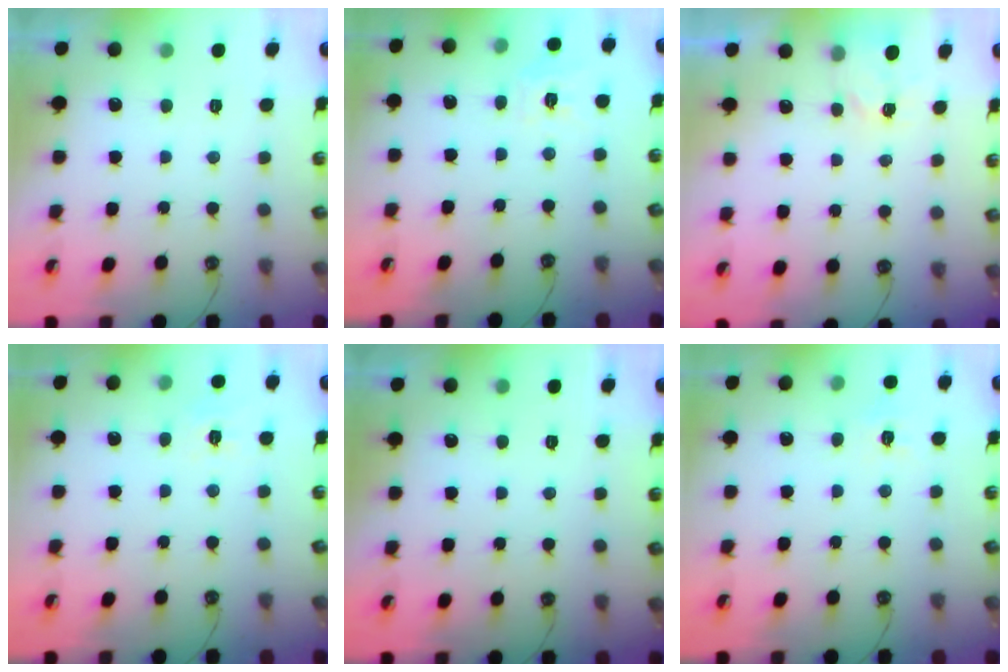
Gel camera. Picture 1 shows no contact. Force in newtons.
{"total": 6.5, "press": 6.5, "slide": 0.7}
{"total": 3.5, "press": 3.5, "slide": 0.5}
{"total": 5.6, "press": 5.5, "slide": 0.6}
{"total": 0.0}
{"total": 5.5, "press": 5.4, "slide": 0.6}